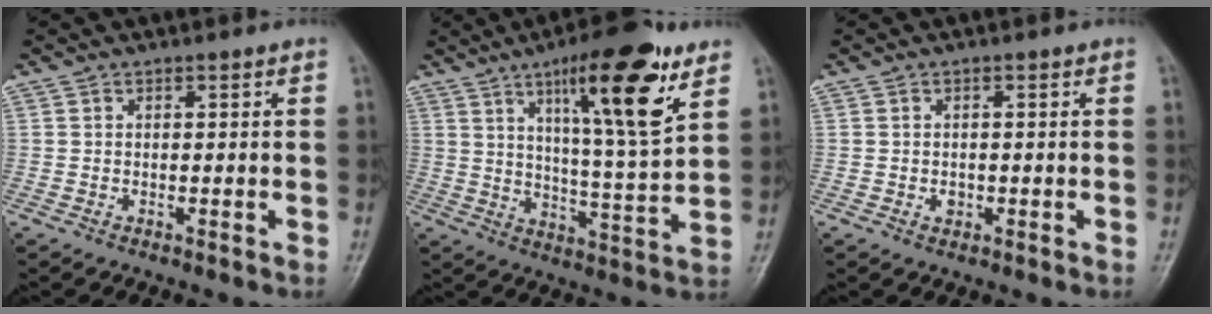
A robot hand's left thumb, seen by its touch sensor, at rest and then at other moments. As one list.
[{"total": 17.3, "force": [9.1, 3.3, 14.3], "torque": [-0.206, -0.050, 0.145]}, {"total": 1.3, "force": [-0.3, 1.1, 0.7], "torque": [-0.005, 0.002, -0.003]}]